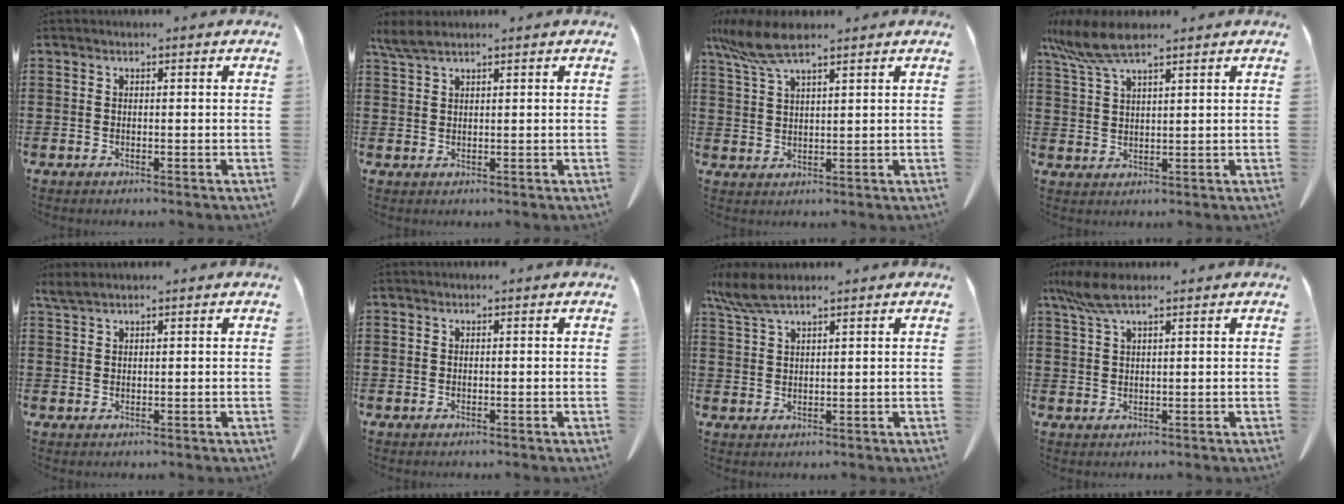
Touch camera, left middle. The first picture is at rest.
{"total": 2.8, "force": [2.0, 0.5, 1.9], "torque": [-0.042, 0.000, 0.037]}
{"total": 7.4, "force": [5.4, 1.3, 4.9], "torque": [-0.123, -0.010, 0.094]}
{"total": 7.2, "force": [5.4, 1.3, 4.7], "torque": [-0.112, -0.009, 0.096]}
{"total": 1.8, "force": [1.5, 0.2, 1.0], "torque": [-0.024, 0.000, 0.029]}
{"total": 0.0}
{"total": 4.7, "force": [3.4, 0.8, 3.1], "torque": [-0.076, -0.002, 0.062]}
{"total": 5.0, "force": [3.2, 1.1, 3.8], "torque": [-0.087, -0.001, 0.057]}